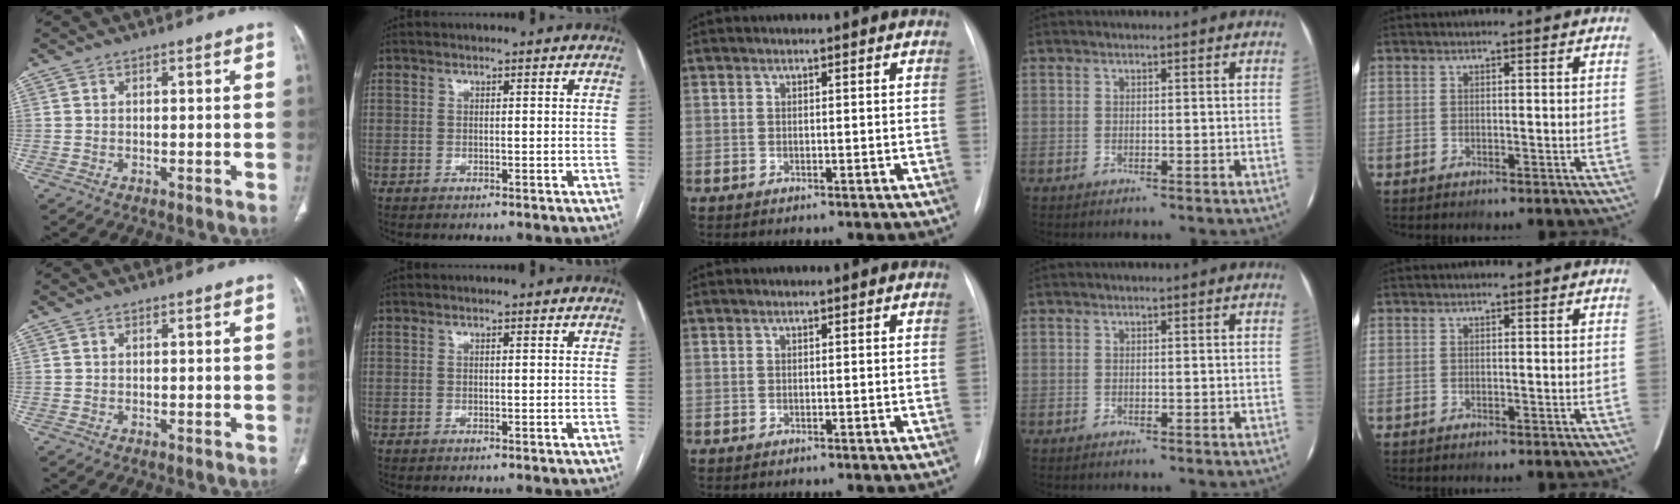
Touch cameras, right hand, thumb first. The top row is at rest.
{}